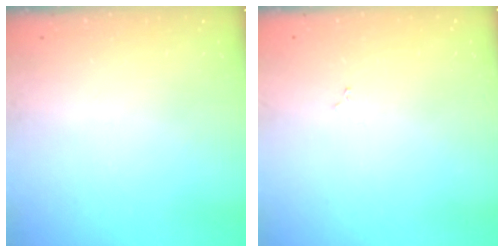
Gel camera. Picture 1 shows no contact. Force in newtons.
{"total": 1.9, "press": 1.9, "slide": 0.3}